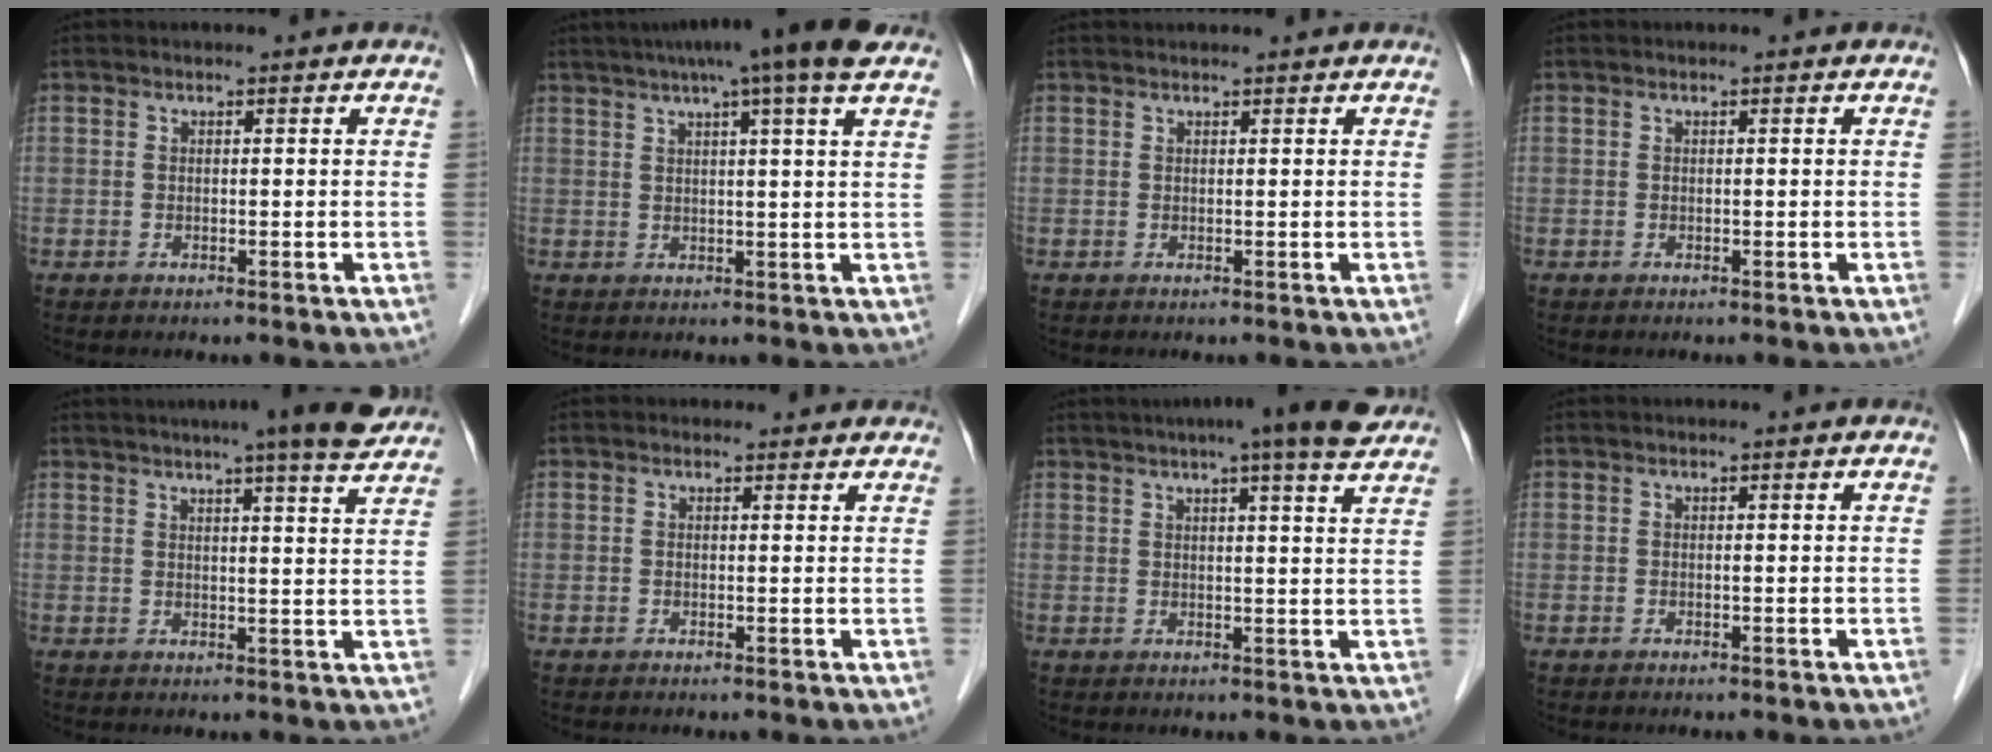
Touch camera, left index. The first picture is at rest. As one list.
[{"total": 10.8, "force": [7.8, -0.8, 7.5], "torque": [-0.120, 0.026, 0.094]}, {"total": 2.0, "force": [1.9, 0.0, 0.5], "torque": [-0.005, 0.024, 0.031]}, {"total": 0.0}, {"total": 11.8, "force": [9.8, 0.2, 6.5], "torque": [-0.093, 0.007, 0.111]}, {"total": 1.8, "force": [1.6, 0.9, 0.1], "torque": [0.002, 0.004, 0.009]}, {"total": 11.4, "force": [9.1, 0.3, 6.8], "torque": [-0.098, 0.016, 0.103]}, {"total": 0.0}]